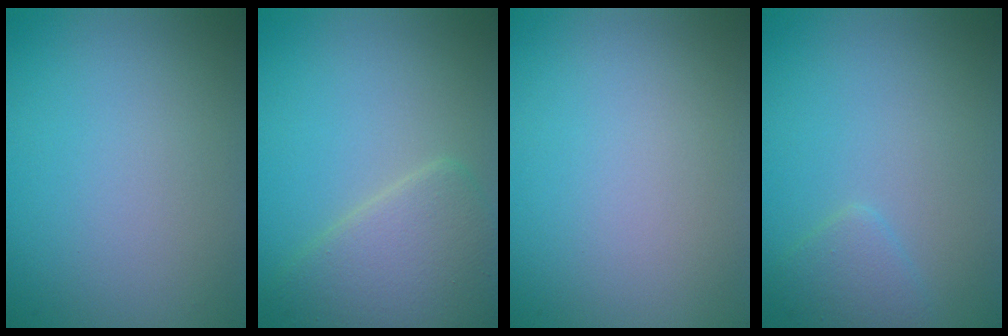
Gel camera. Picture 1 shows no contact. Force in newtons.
{"total": 4.7, "press": 4.7, "slide": 0.2}
{"total": 0.0}
{"total": 1.6, "press": 1.6, "slide": 0.1}